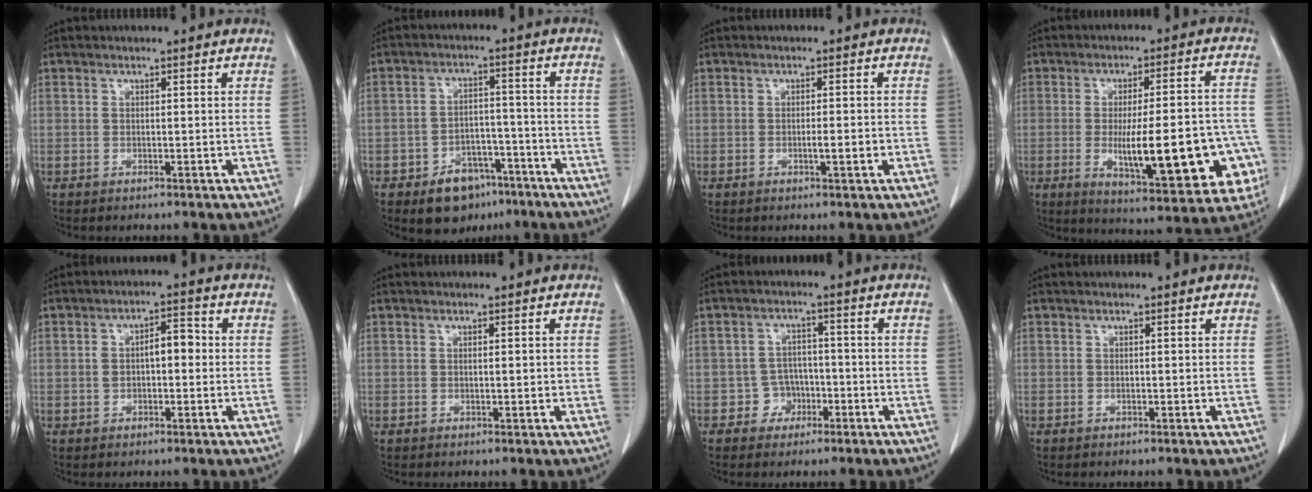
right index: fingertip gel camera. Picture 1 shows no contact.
{"total": 8.1, "force": [-5.1, 5.1, 3.7], "torque": [-0.057, 0.015, -0.073]}
{"total": 2.1, "force": [-0.6, 0.3, 2.0], "torque": [-0.035, -0.001, -0.008]}
{"total": 20.3, "force": [-4.9, 4.6, 19.1], "torque": [-0.211, 0.015, -0.046]}
{"total": 5.0, "force": [0.1, 2.3, 4.5], "torque": [-0.083, 0.026, 0.001]}
{"total": 1.1, "force": [0.1, 0.3, 1.0], "torque": [-0.016, -0.001, 0.003]}
{"total": 4.0, "force": [-1.8, 3.5, 0.5], "torque": [0.004, 0.016, -0.028]}
{"total": 0.0}